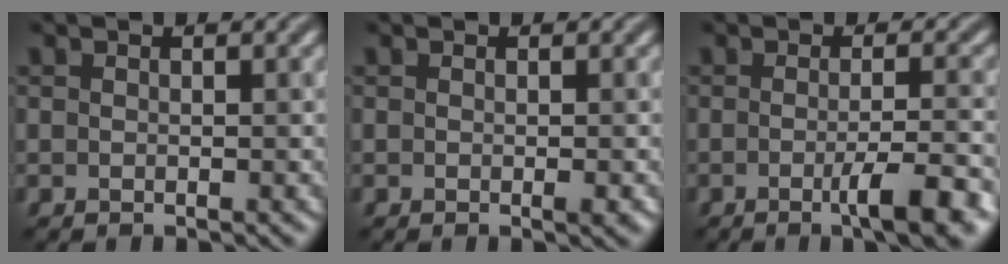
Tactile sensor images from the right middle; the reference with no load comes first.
{"total": 0.7, "force": [-0.2, 0.1, 0.7], "torque": [-0.010, -0.002, -0.002]}
{"total": 5.0, "force": [-1.8, 1.0, 4.6], "torque": [-0.067, -0.002, -0.029]}